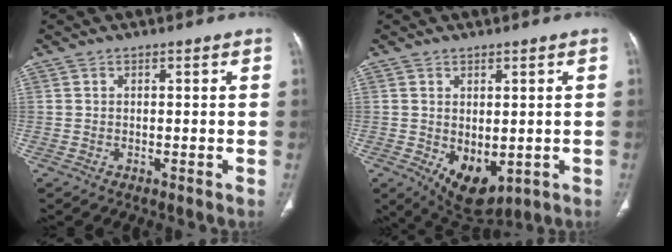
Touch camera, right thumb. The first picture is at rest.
{"total": 8.8, "force": [-1.7, 5.2, 6.9], "torque": [-0.091, -0.010, -0.001]}